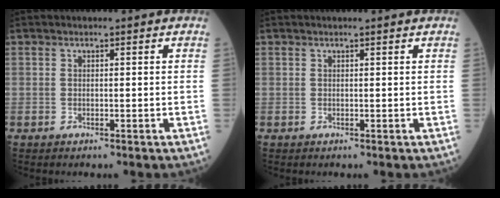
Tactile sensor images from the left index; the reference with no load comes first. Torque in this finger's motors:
{"motor_torque": [0.15, -0.09, 0.03, 0.01]}